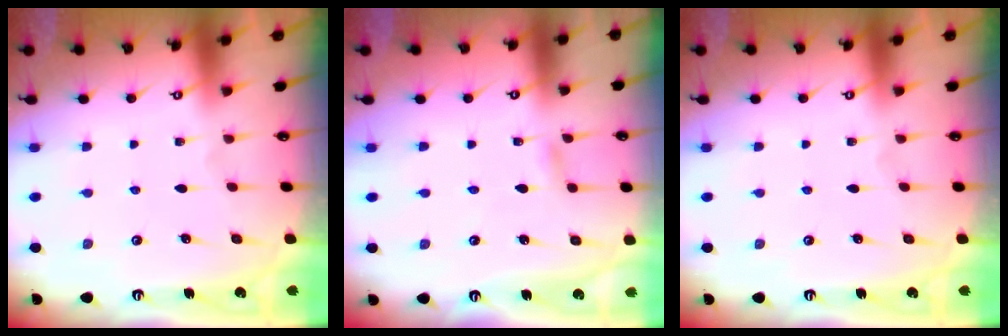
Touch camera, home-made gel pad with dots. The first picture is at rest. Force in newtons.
{"total": 2.7, "press": 2.7, "slide": 0.2}
{"total": 0.0}